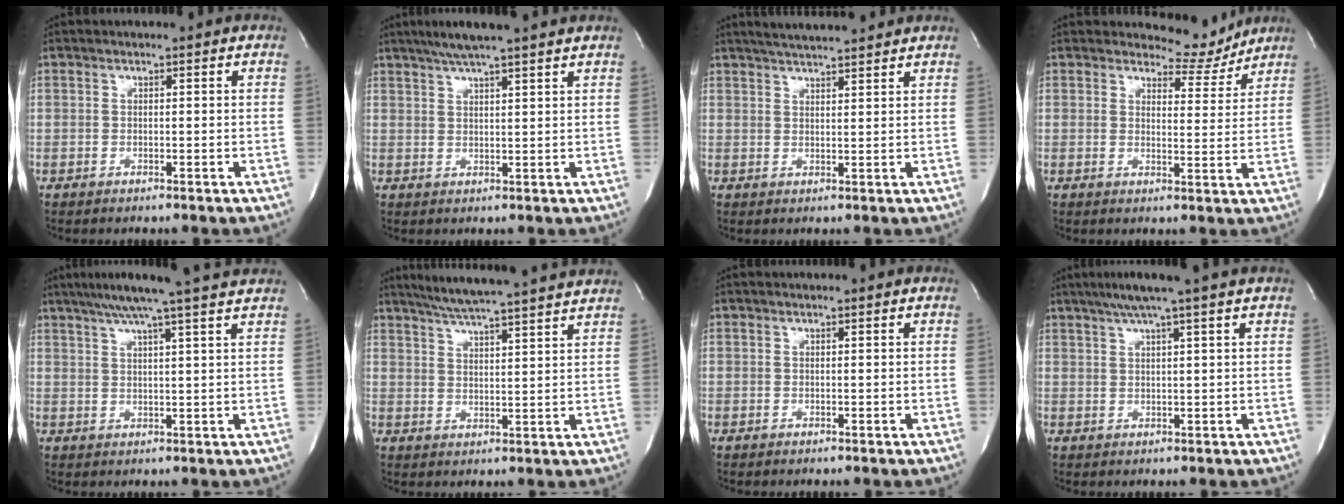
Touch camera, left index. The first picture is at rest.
{"total": 8.3, "force": [6.9, -0.5, 4.6], "torque": [-0.077, 0.023, 0.101]}
{"total": 7.8, "force": [7.1, 0.3, 3.1], "torque": [-0.057, 0.021, 0.106]}
{"total": 5.1, "force": [5.0, 1.2, -0.4], "torque": [0.007, -0.026, 0.060]}
{"total": 11.5, "force": [9.8, -1.4, 5.9], "torque": [-0.099, 0.009, 0.126]}
{"total": 15.6, "force": [14.0, -0.4, 6.9], "torque": [-0.121, 0.010, 0.193]}
{"total": 0.0}
{"total": 5.7, "force": [4.2, -1.5, 3.5], "torque": [-0.057, 0.014, 0.071]}